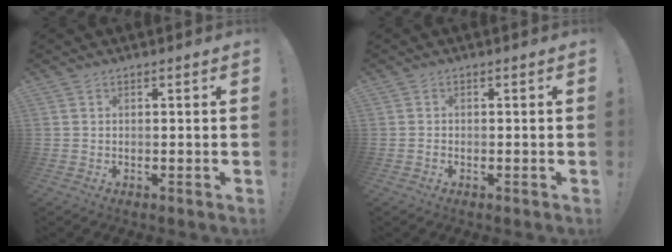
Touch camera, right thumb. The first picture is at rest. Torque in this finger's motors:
{"motor_torque": [-0.10, -0.10, -0.05, -0.18, -0.03]}